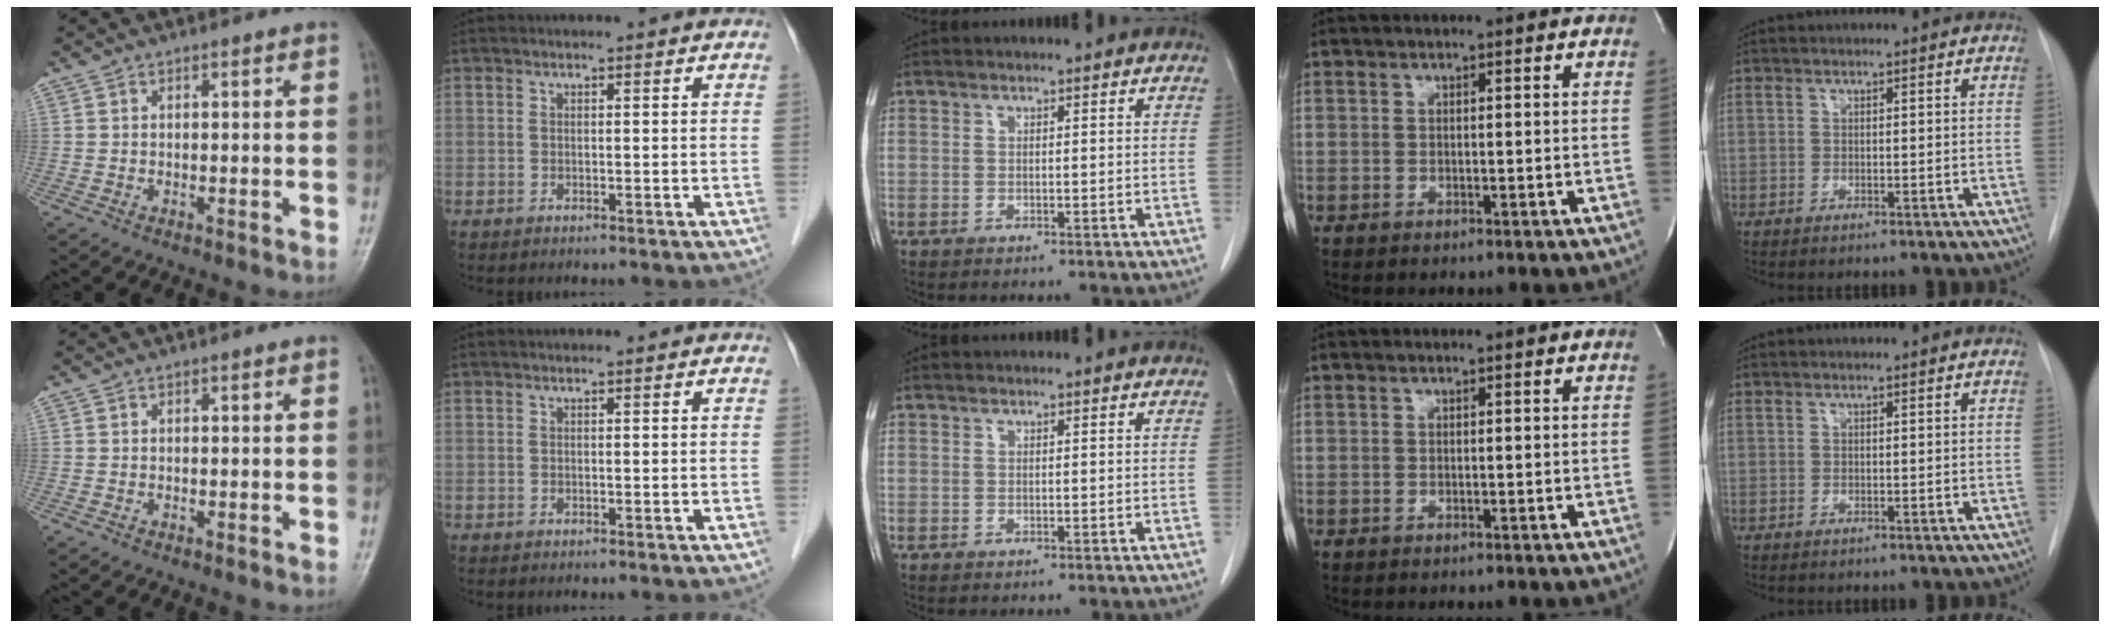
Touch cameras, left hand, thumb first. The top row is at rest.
{}